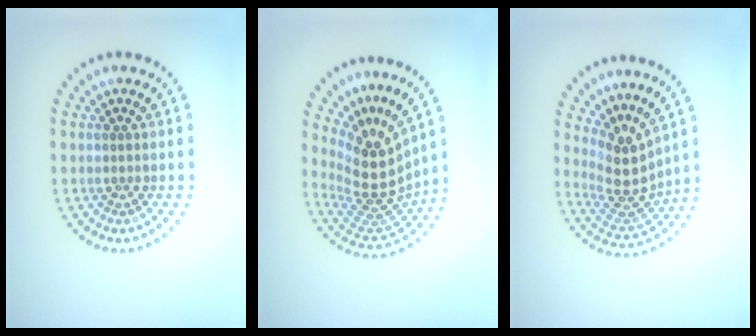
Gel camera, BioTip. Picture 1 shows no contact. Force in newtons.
{"total": 5.2, "press": 3.7, "slide": 3.7}
{"total": 3.8, "press": 2.7, "slide": 2.7}